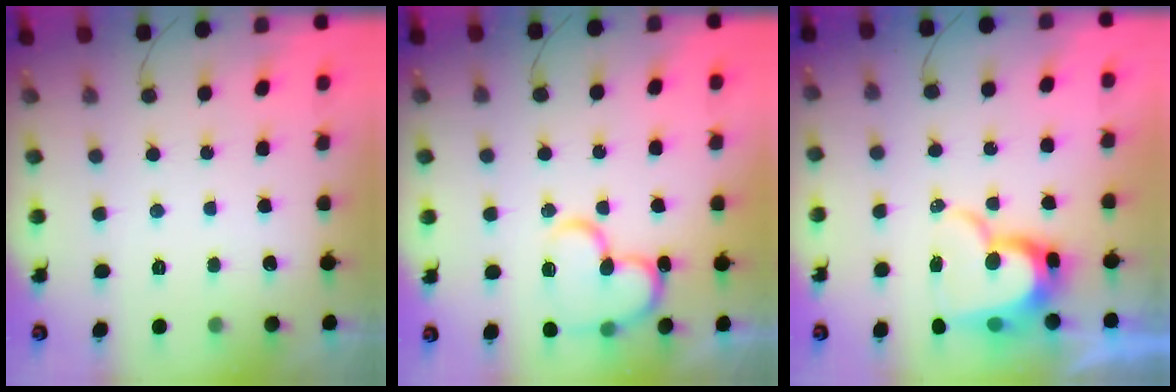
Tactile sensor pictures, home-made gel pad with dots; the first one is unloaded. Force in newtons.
{"total": 17.3, "press": 17.2, "slide": 1.6}
{"total": 13.4, "press": 13.3, "slide": 1.1}